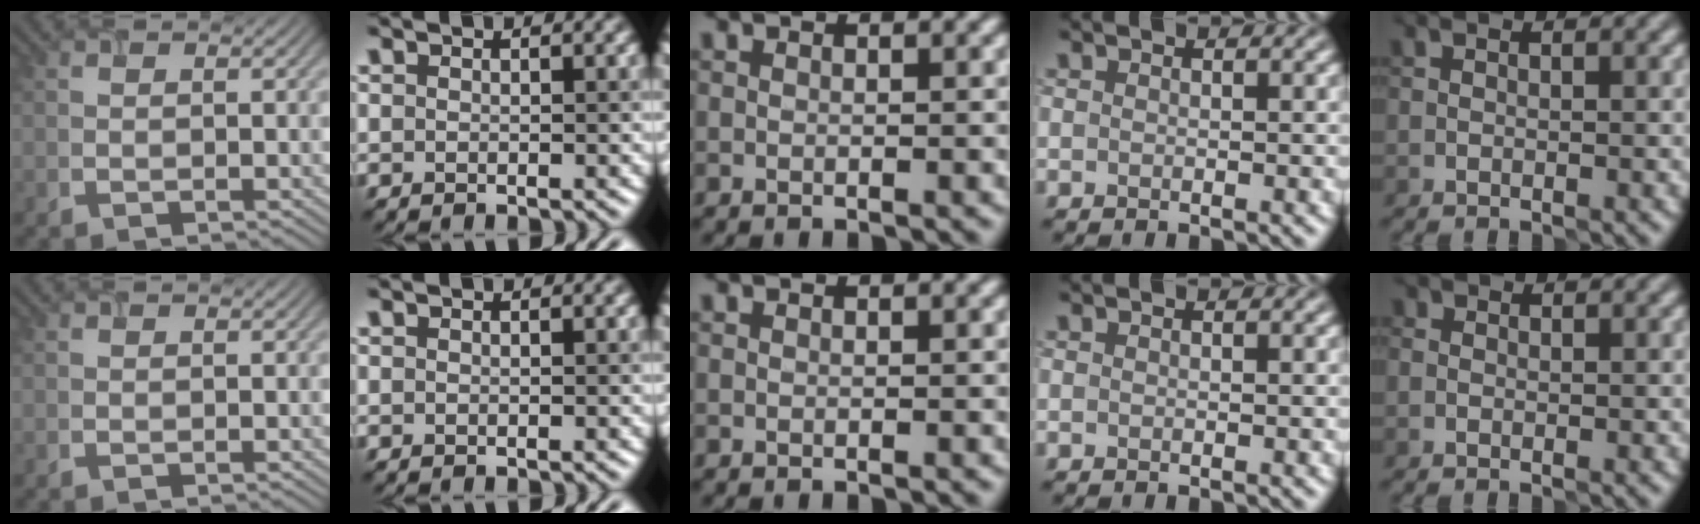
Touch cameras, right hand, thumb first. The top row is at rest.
{"little": {"total": 0.6, "force": [0.2, 0.6, 0.2], "torque": [0.008, -0.003, -0.010]}}